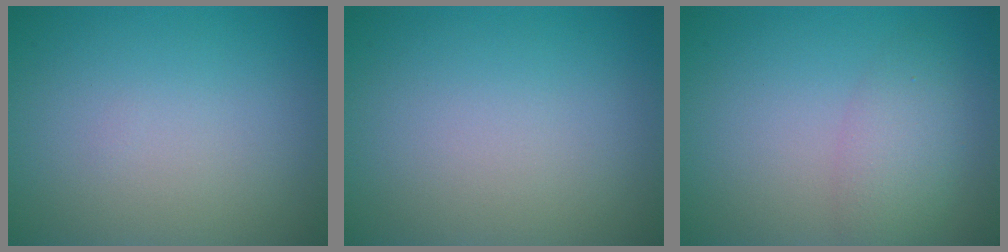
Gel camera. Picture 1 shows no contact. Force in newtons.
{"total": 0.0}
{"total": 3.0, "press": 3.0, "slide": 0.1}